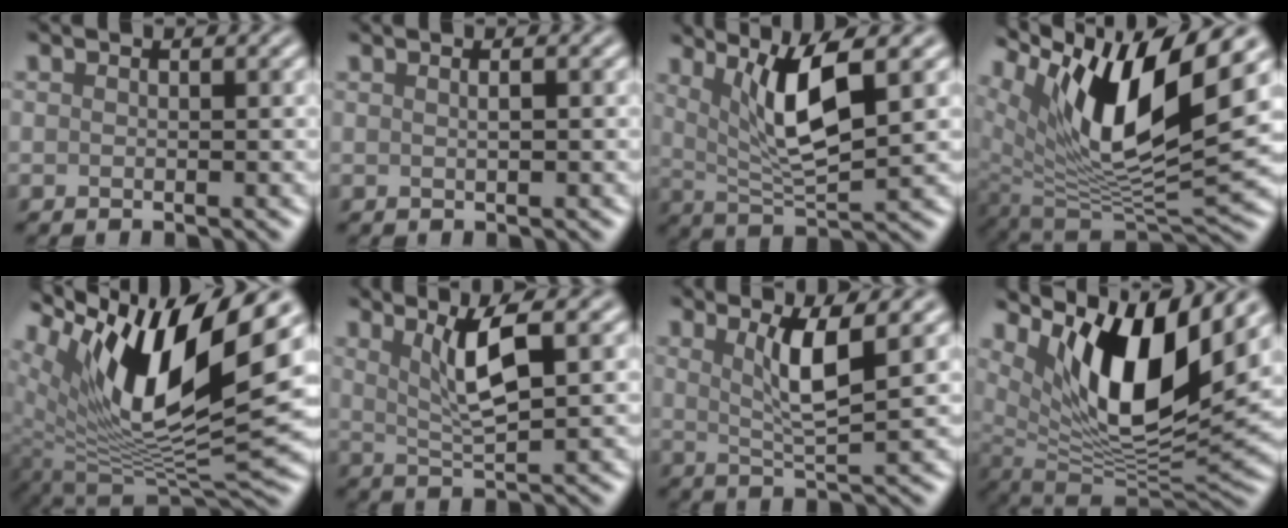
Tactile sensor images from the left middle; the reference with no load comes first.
{"total": 0.9, "force": [0.2, 0.2, 0.8], "torque": [-0.012, 0.006, 0.002]}
{"total": 6.5, "force": [2.6, 1.5, 5.7], "torque": [-0.101, -0.006, 0.049]}
{"total": 12.6, "force": [6.1, 3.8, 10.3], "torque": [-0.192, -0.007, 0.117]}
{"total": 14.1, "force": [5.9, 5.1, 11.7], "torque": [-0.219, -0.009, 0.113]}
{"total": 4.5, "force": [1.8, 0.9, 4.0], "torque": [-0.077, -0.002, 0.036]}
{"total": 4.2, "force": [1.6, 0.7, 3.9], "torque": [-0.074, -0.005, 0.031]}
{"total": 11.9, "force": [5.0, 4.0, 10.0], "torque": [-0.164, -0.018, 0.101]}